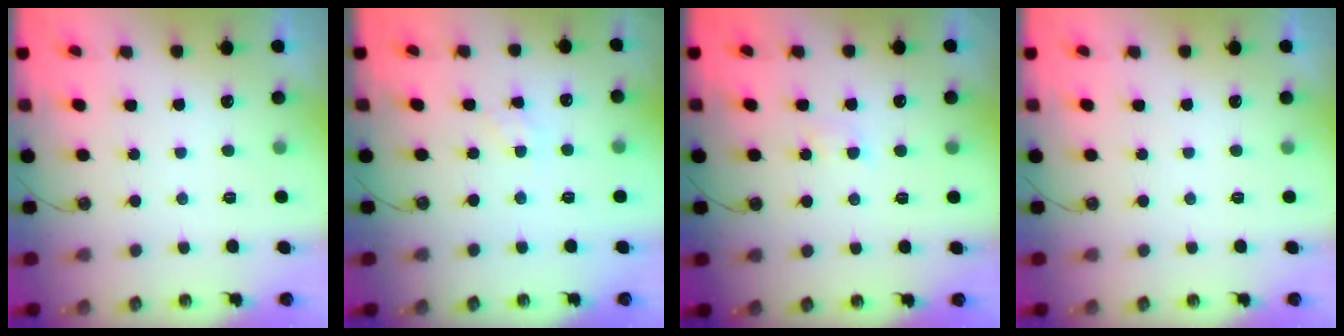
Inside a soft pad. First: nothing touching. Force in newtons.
{"total": 1.4, "press": 1.3, "slide": 0.2}
{"total": 2.8, "press": 2.7, "slide": 0.5}
{"total": 0.0}